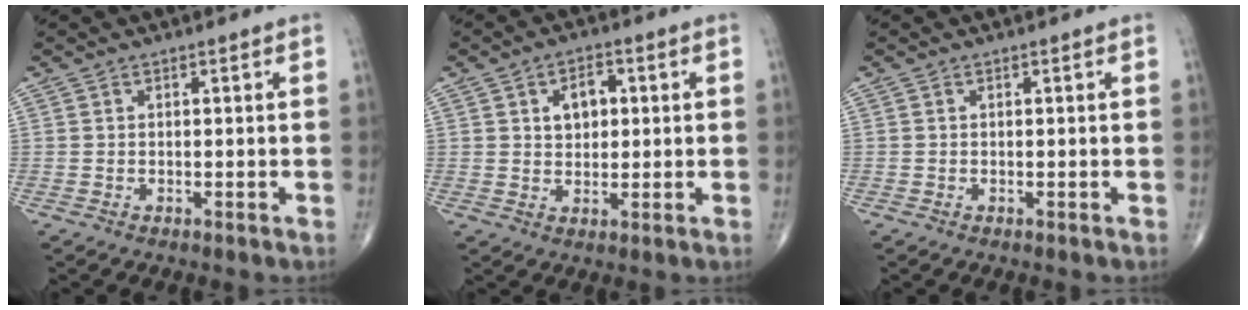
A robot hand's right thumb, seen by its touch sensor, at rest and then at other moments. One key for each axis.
{"total": 5.6, "fx": 1.4, "fy": 3.8, "fz": 3.9, "tx": -0.036, "ty": 0.001, "tz": 0.020}
{"total": 0.0}